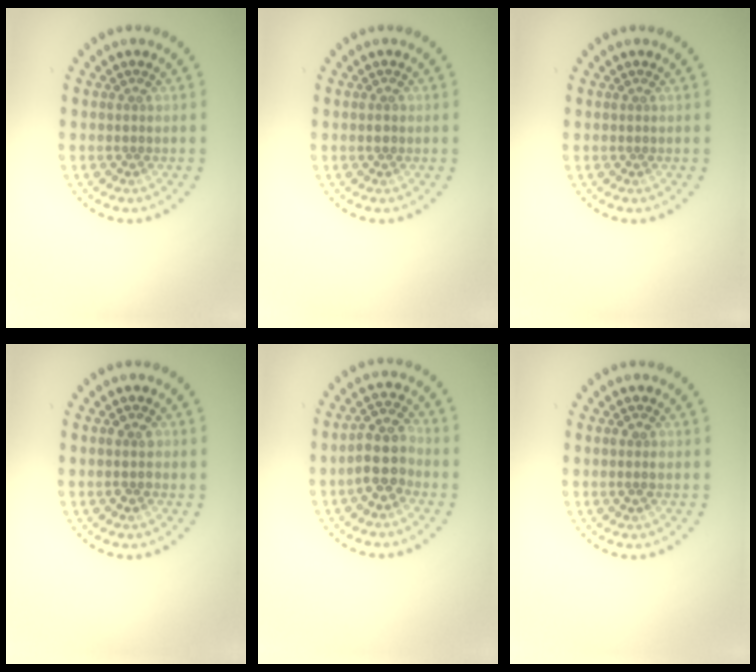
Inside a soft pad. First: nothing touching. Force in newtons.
{"total": 1.1, "press": 1.1, "slide": 0.1}
{"total": 0.0}
{"total": 1.4, "press": 1.4, "slide": 0.4}
{"total": 3.8, "press": 3.5, "slide": 1.5}
{"total": 1.0, "press": 0.9, "slide": 0.4}